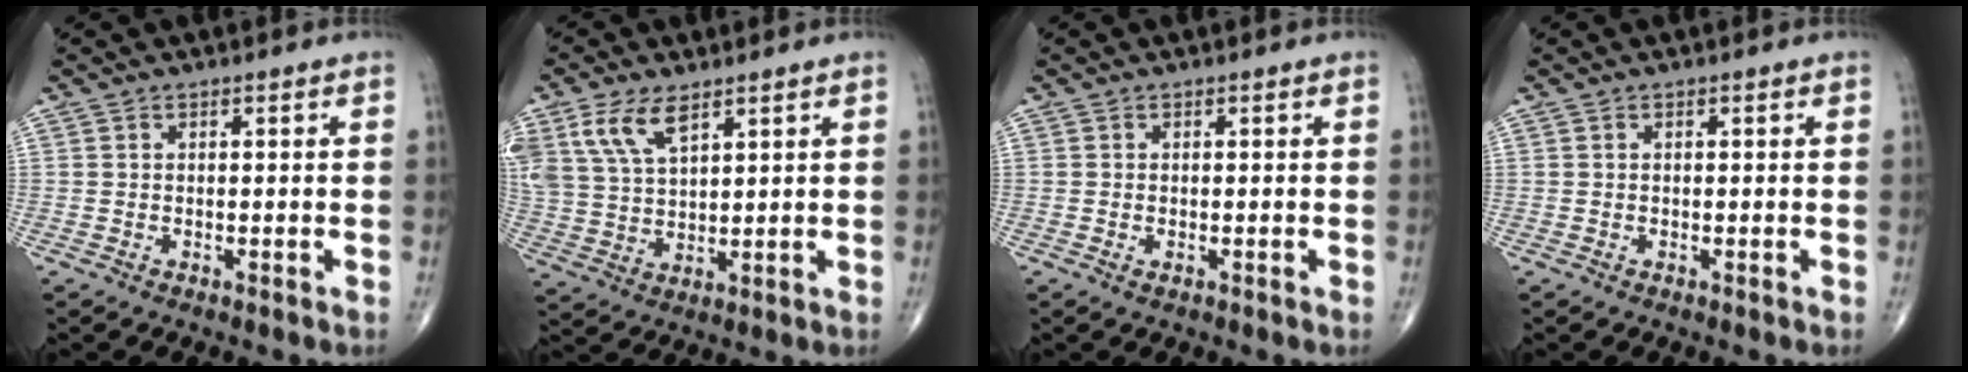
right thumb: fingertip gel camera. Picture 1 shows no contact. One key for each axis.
{"total": 9.3, "fx": 5.3, "fy": 4.5, "fz": 6.2, "tx": -0.128, "ty": -0.010, "tz": 0.113}
{"total": 0.6, "fx": -0.2, "fy": 0.3, "fz": 0.5, "tx": -0.009, "ty": -0.002, "tz": -0.004}
{"total": 0.0}